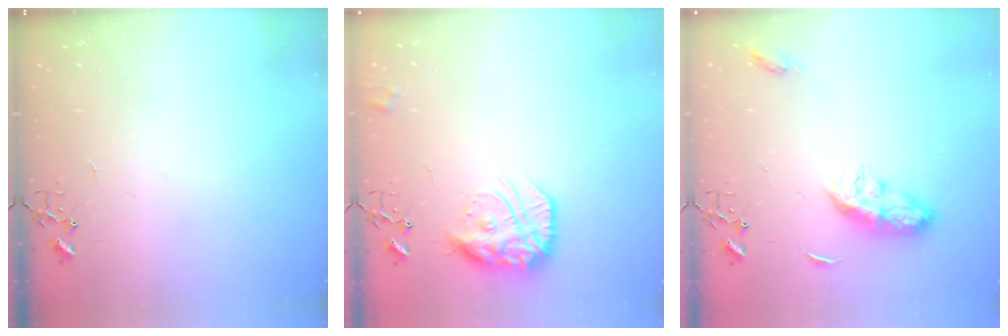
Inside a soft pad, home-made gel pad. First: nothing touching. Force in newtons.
{"total": 16.5, "press": 16.4, "slide": 1.3}
{"total": 8.8, "press": 8.8, "slide": 0.0}